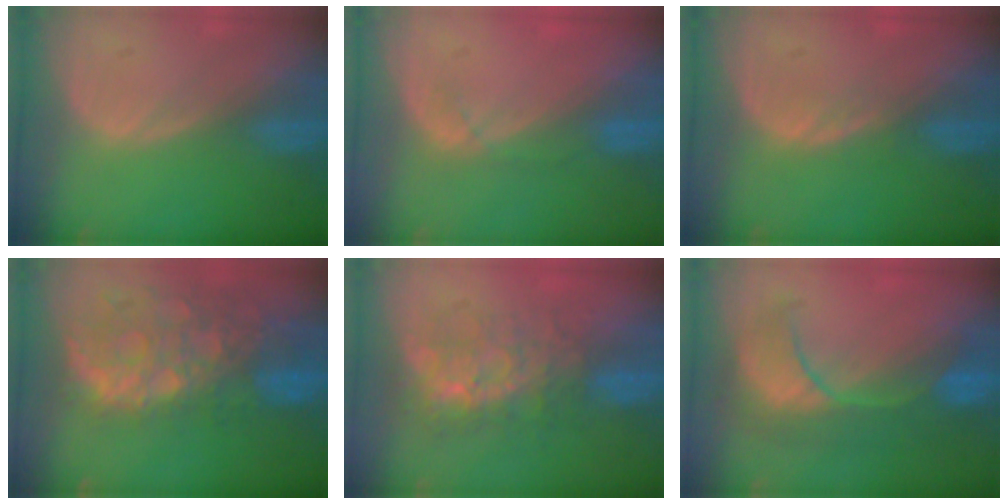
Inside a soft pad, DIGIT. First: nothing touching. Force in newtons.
{"total": 2.1, "press": 1.9, "slide": 0.9}
{"total": 1.1, "press": 1.0, "slide": 0.2}
{"total": 12.3, "press": 10.2, "slide": 7.0}
{"total": 8.4, "press": 7.6, "slide": 3.5}
{"total": 8.7, "press": 8.5, "slide": 2.1}